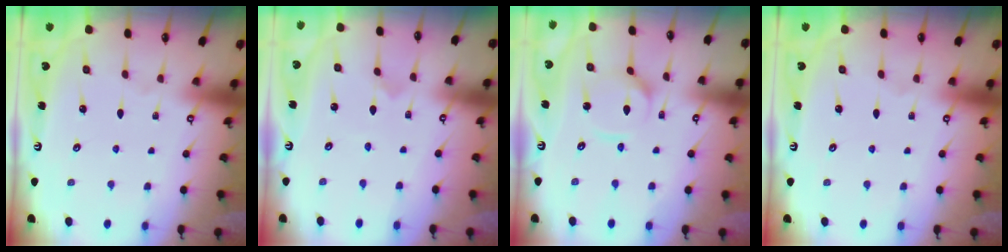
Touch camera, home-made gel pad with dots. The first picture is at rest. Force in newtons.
{"total": 0.0}
{"total": 5.7, "press": 5.7, "slide": 0.5}
{"total": 0.0}